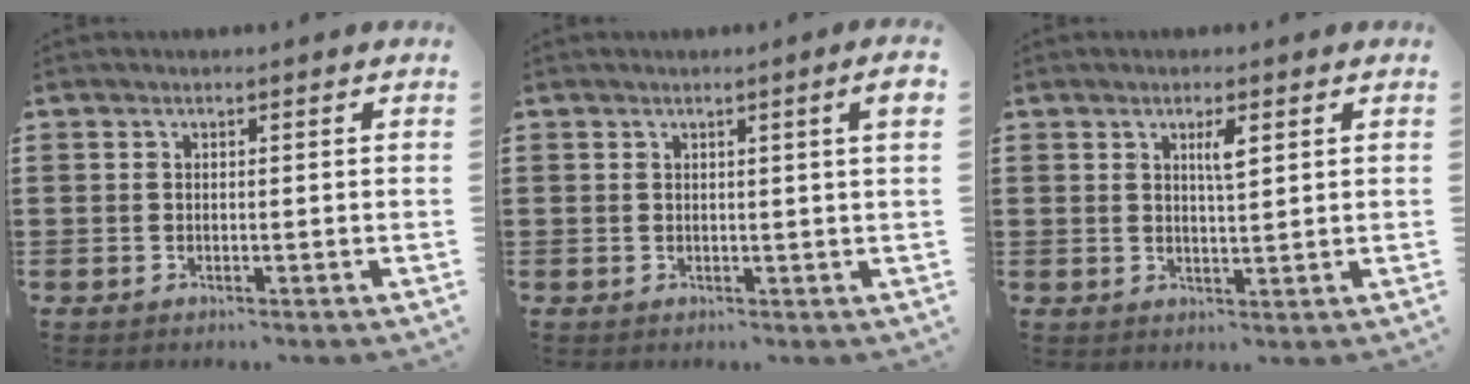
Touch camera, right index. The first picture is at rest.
{"total": 2.1, "force": [0.7, -0.3, 2.0], "torque": [-0.037, -0.002, 0.011]}
{"total": 2.7, "force": [1.1, 0.5, 2.4], "torque": [-0.042, -0.001, 0.015]}